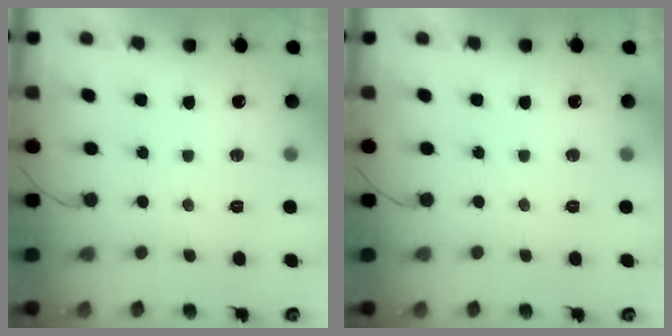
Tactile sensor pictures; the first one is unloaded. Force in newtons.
{"total": 0.0}